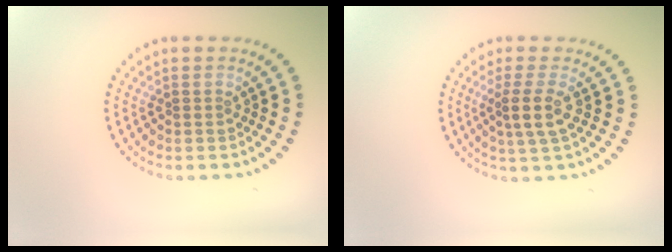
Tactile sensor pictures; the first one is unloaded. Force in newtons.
{"total": 2.5, "press": 2.1, "slide": 1.5}